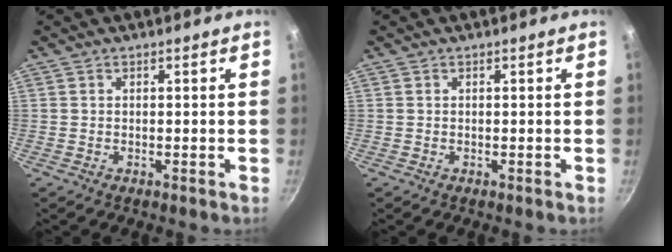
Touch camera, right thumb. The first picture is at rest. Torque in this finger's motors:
{"motor_torque": [0.00, 0.00, 0.00, 0.00, 0.00]}